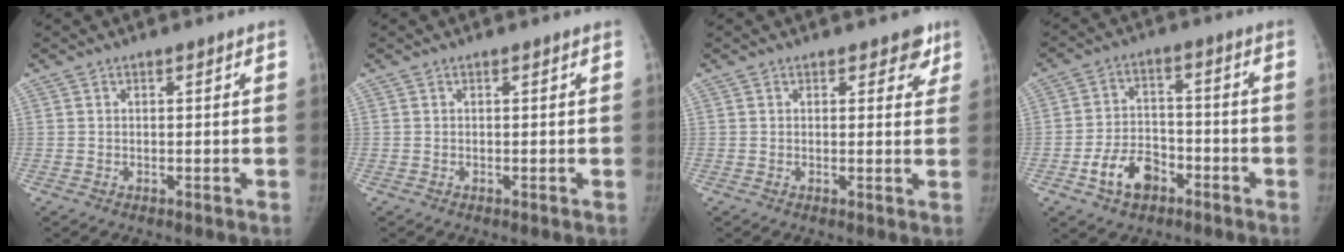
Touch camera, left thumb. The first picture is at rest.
{"total": 0.0}
{"total": 3.7, "force": [2.4, 2.2, 1.7], "torque": [0.019, -0.008, 0.024]}
{"total": 8.7, "force": [-4.4, 5.8, 4.8], "torque": [-0.066, 0.030, -0.075]}